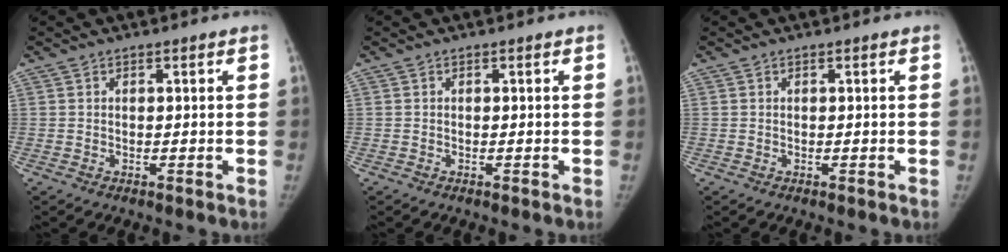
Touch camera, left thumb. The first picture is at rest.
{"total": 0.0}
{"total": 0.0}